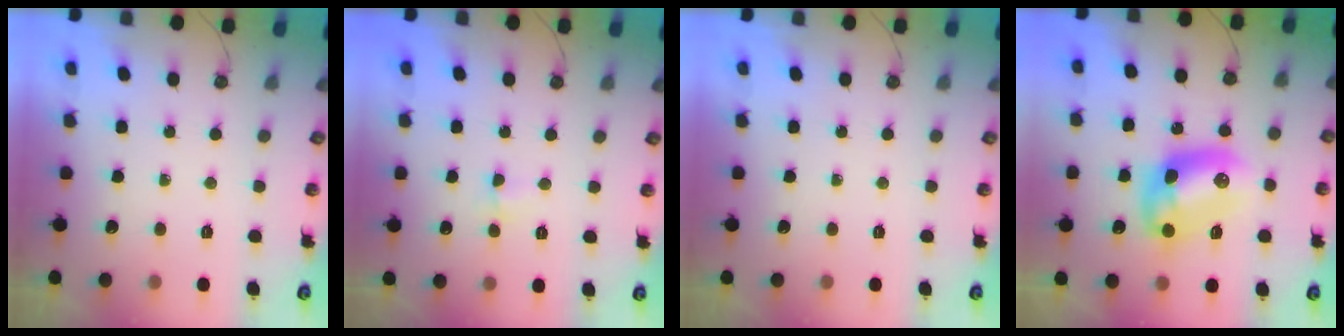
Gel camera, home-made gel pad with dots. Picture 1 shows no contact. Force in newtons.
{"total": 2.1, "press": 2.1, "slide": 0.5}
{"total": 0.0}
{"total": 12.6, "press": 12.6, "slide": 0.9}